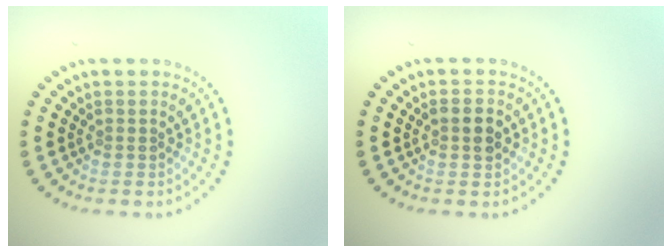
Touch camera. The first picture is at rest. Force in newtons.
{"total": 1.8, "press": 1.7, "slide": 0.1}